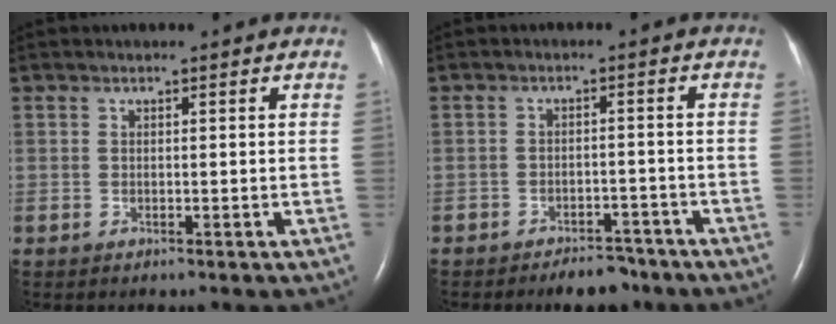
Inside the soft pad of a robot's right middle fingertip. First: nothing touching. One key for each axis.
{"total": 5.1, "fx": -4.2, "fy": 2.2, "fz": 1.7, "tx": -0.021, "ty": 0.005, "tz": -0.060}